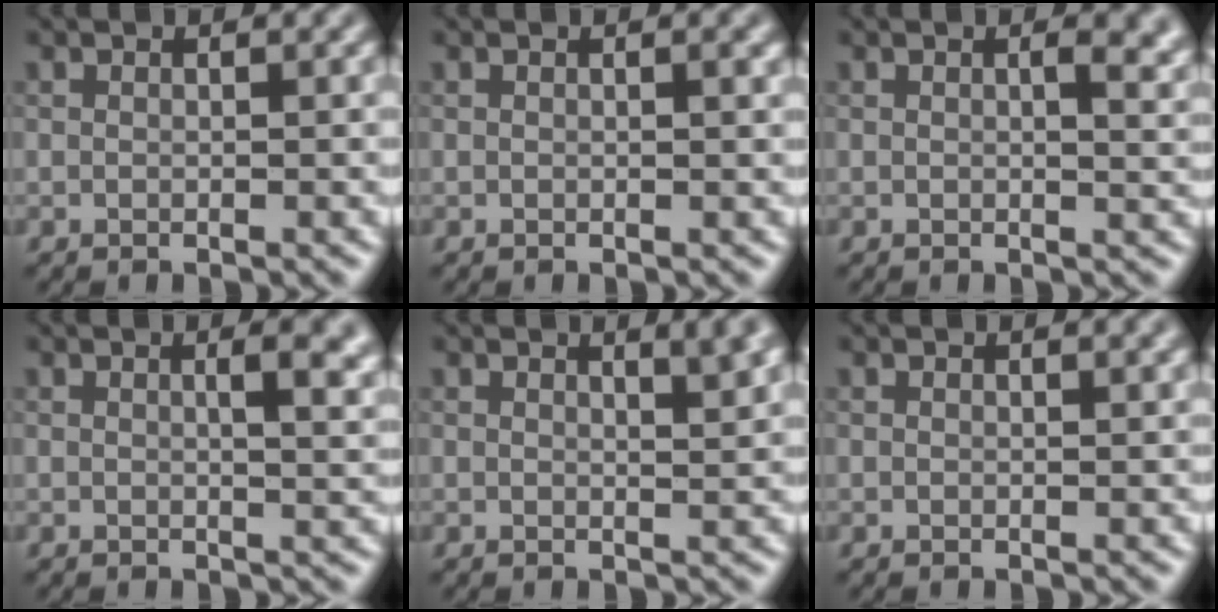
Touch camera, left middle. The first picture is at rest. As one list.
[{"total": 0.7, "force": [0.2, 0.1, 0.6], "torque": [-0.008, 0.001, 0.002]}, {"total": 2.8, "force": [0.9, 1.0, 2.5], "torque": [-0.027, 0.001, 0.012]}, {"total": 4.1, "force": [1.2, 1.5, 3.6], "torque": [-0.032, 0.009, 0.013]}, {"total": 3.5, "force": [1.9, 1.2, 2.7], "torque": [-0.012, 0.008, 0.018]}, {"total": 1.0, "force": [0.7, 0.3, 0.7], "torque": [-0.004, 0.004, 0.010]}]